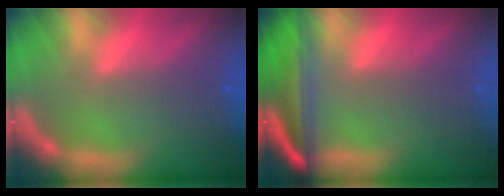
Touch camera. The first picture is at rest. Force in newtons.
{"total": 8.6}